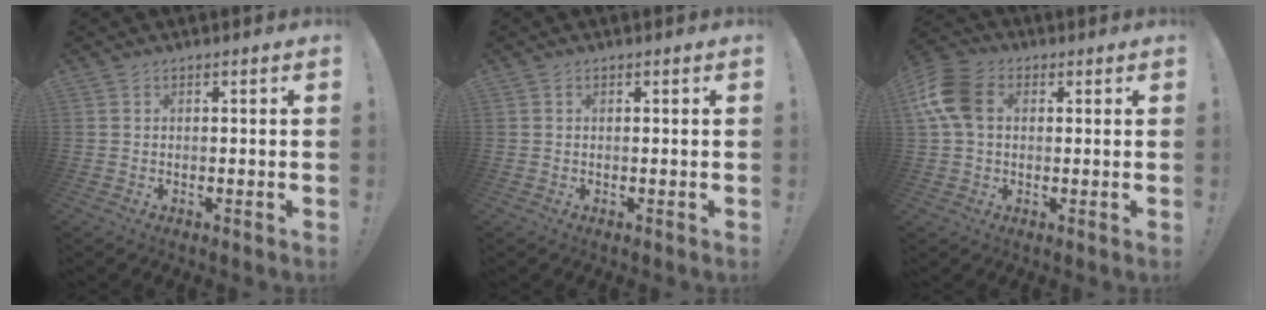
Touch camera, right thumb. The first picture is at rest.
{"total": 0.0}
{"total": 12.3, "force": [2.5, 8.6, 8.4], "torque": [-0.168, 0.011, 0.051]}